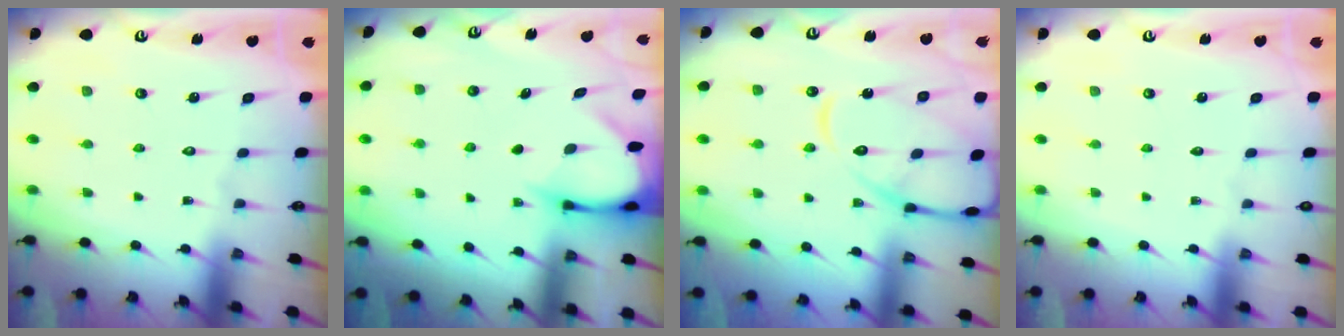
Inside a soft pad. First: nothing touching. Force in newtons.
{"total": 3.7, "press": 3.7, "slide": 0.2}
{"total": 13.5, "press": 13.5, "slide": 0.8}
{"total": 0.0}